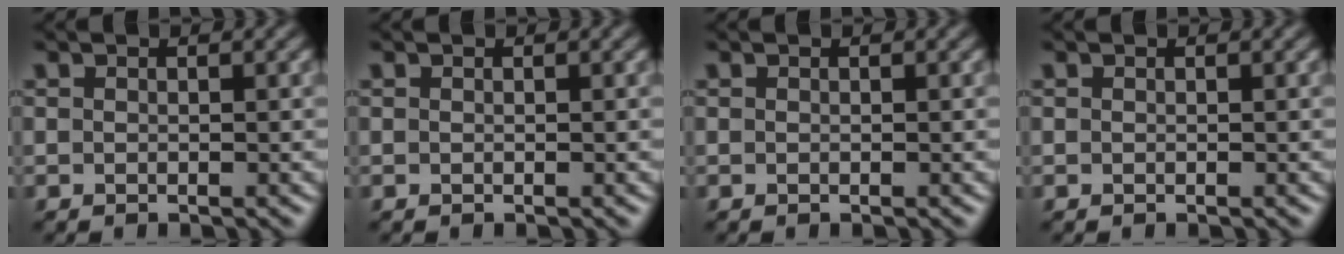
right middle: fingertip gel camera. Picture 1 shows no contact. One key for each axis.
{"total": 0.0}
{"total": 0.0}
{"total": 0.0}